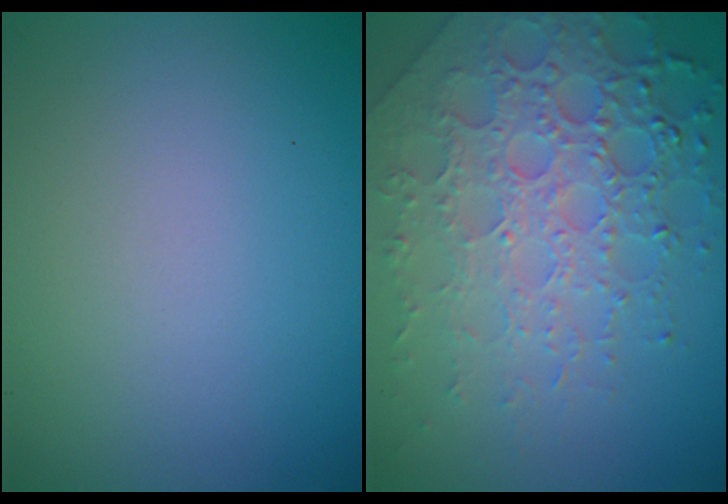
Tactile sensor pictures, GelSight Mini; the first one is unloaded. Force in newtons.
{"total": 7.9, "press": 5.5, "slide": 5.7}